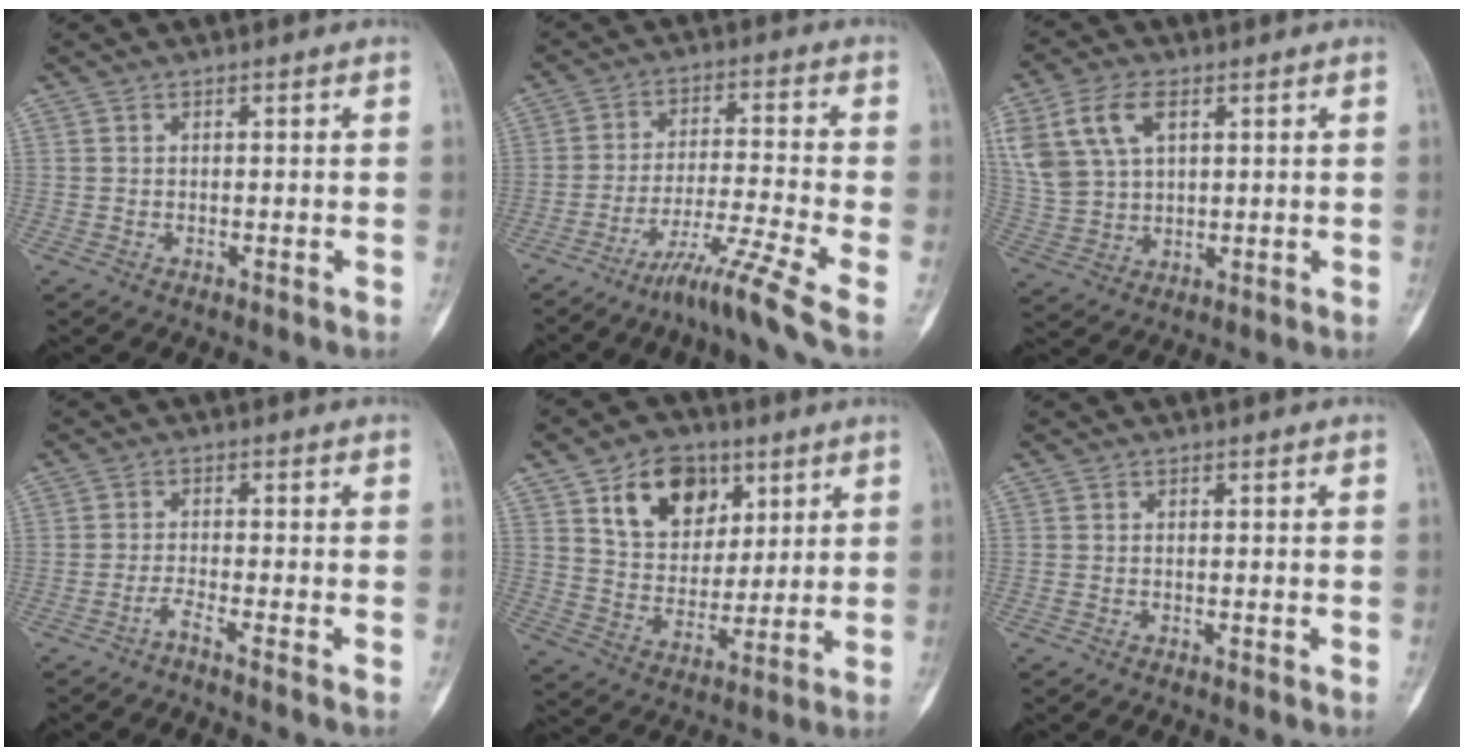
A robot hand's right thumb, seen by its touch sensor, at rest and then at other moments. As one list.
[{"total": 9.9, "force": [-6.6, -1.6, 7.2], "torque": [-0.142, 0.038, -0.117]}, {"total": 12.9, "force": [5.3, 7.9, 8.8], "torque": [-0.182, -0.001, 0.113]}, {"total": 1.9, "force": [-1.5, -0.7, 0.9], "torque": [-0.027, 0.009, -0.033]}, {"total": 14.2, "force": [6.8, 9.7, 7.8], "torque": [-0.086, -0.028, 0.124]}, {"total": 0.0}]